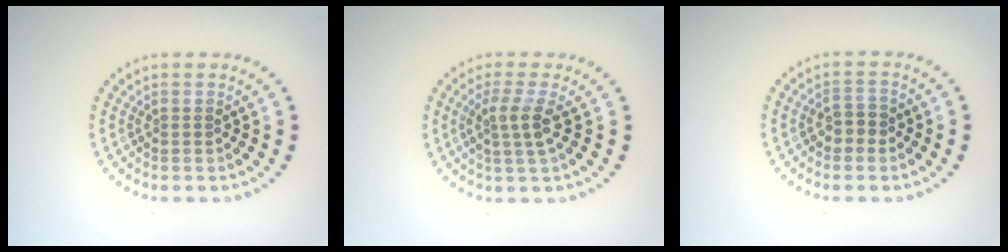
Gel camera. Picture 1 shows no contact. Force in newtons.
{"total": 2.6, "press": 2.0, "slide": 1.6}
{"total": 1.9, "press": 1.7, "slide": 0.7}